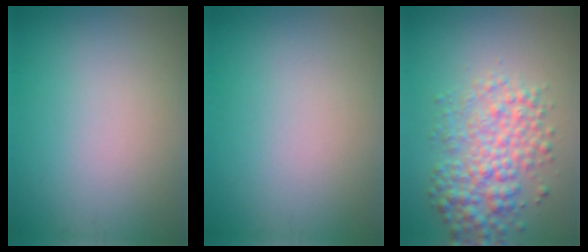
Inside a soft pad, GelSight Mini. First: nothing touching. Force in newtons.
{"total": 0.0}
{"total": 5.0, "press": 5.0, "slide": 0.1}